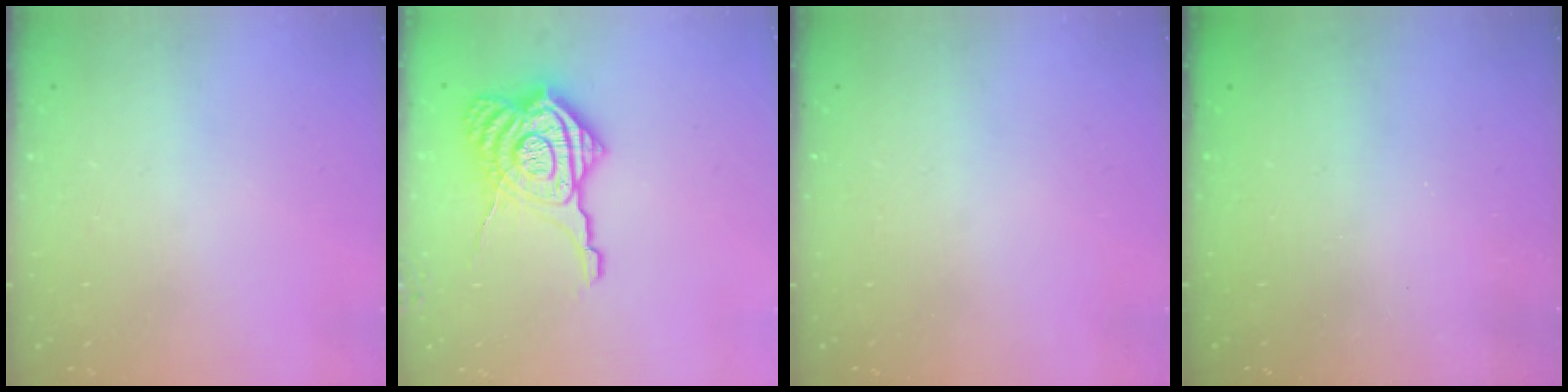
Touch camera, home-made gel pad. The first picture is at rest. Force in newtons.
{"total": 16.3, "press": 16.2, "slide": 1.8}
{"total": 0.0}
{"total": 2.6, "press": 2.5, "slide": 0.9}